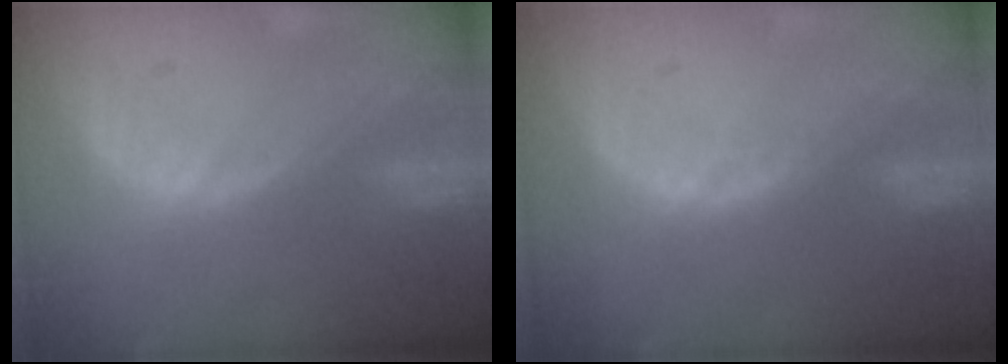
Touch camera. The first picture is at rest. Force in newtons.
{"total": 1.1, "press": 0.8, "slide": 0.7}